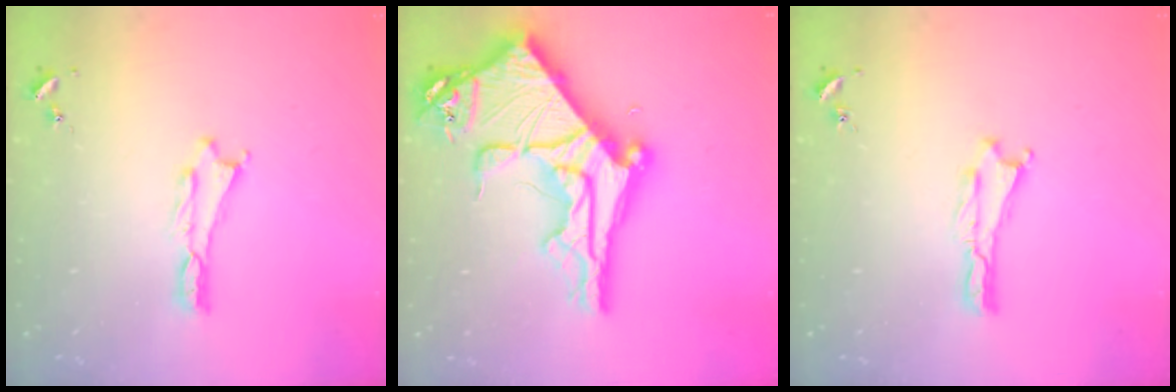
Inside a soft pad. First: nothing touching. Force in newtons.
{"total": 13.5, "press": 13.4, "slide": 1.4}
{"total": 0.0}